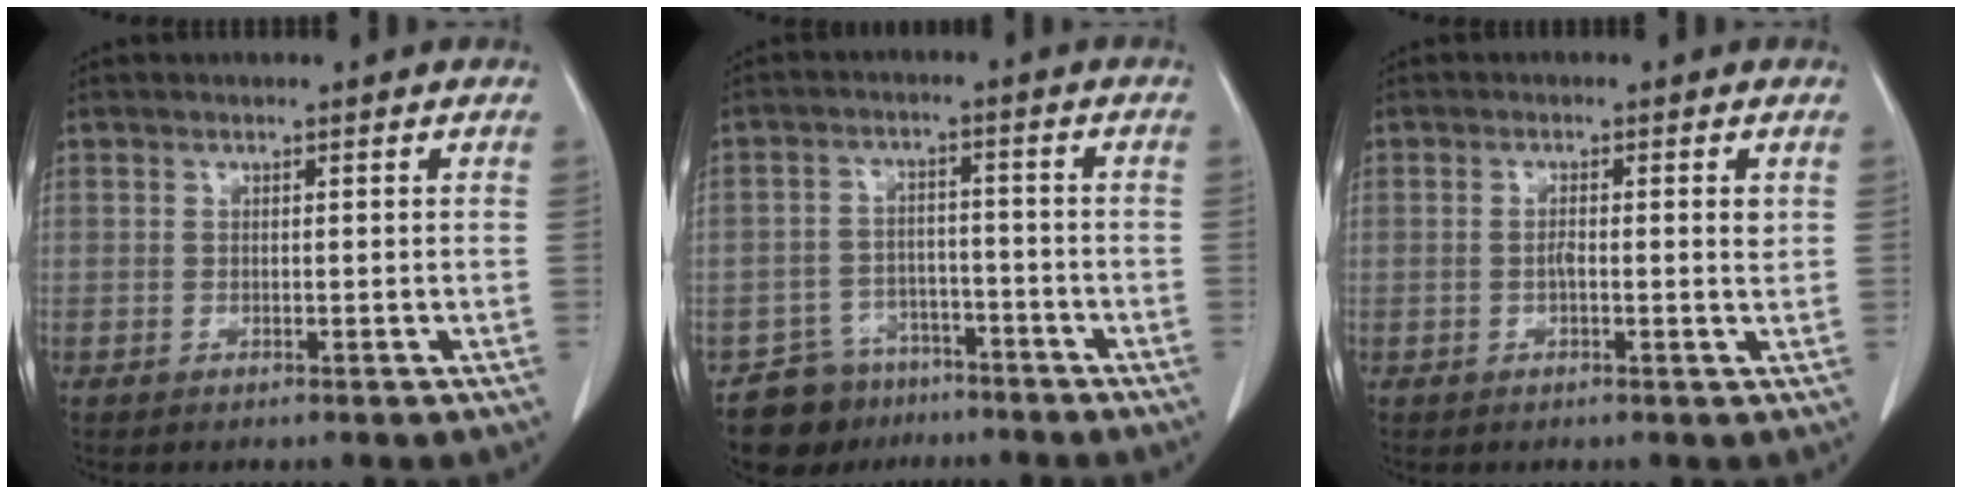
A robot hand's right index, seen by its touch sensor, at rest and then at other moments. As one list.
[{"total": 7.0, "force": [-5.4, 4.4, -0.1], "torque": [0.009, 0.023, -0.088]}, {"total": 2.7, "force": [0.3, 0.6, 2.6], "torque": [-0.043, 0.003, 0.004]}]